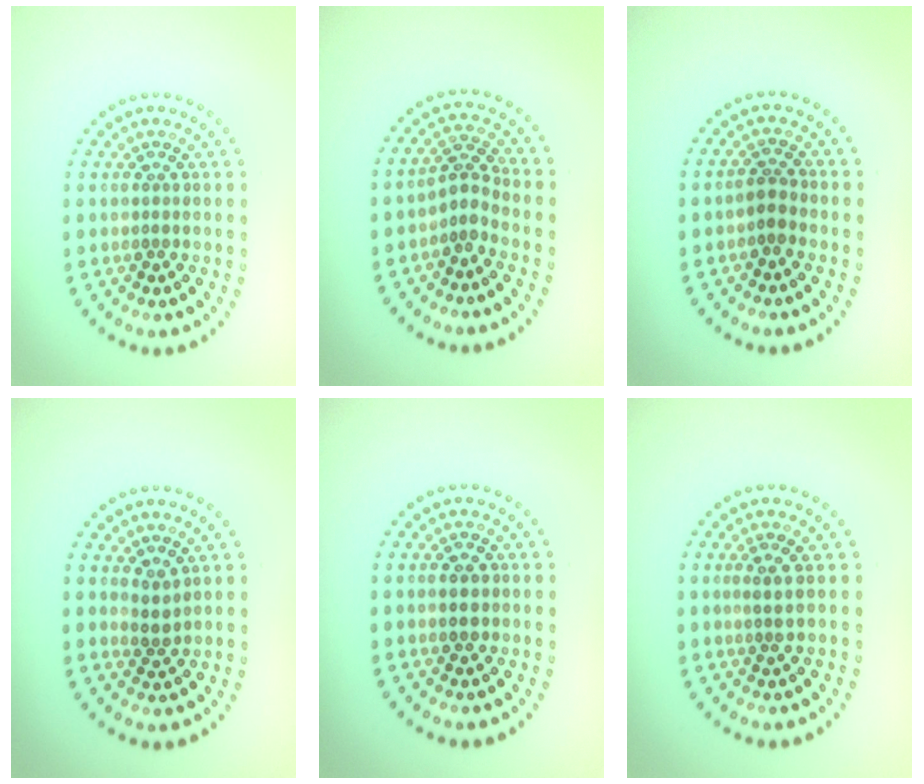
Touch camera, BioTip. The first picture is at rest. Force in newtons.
{"total": 2.0, "press": 1.3, "slide": 1.5}
{"total": 1.5, "press": 1.3, "slide": 0.8}
{"total": 1.4, "press": 0.9, "slide": 1.0}
{"total": 1.5, "press": 1.5, "slide": 0.1}
{"total": 0.9, "press": 0.6, "slide": 0.6}